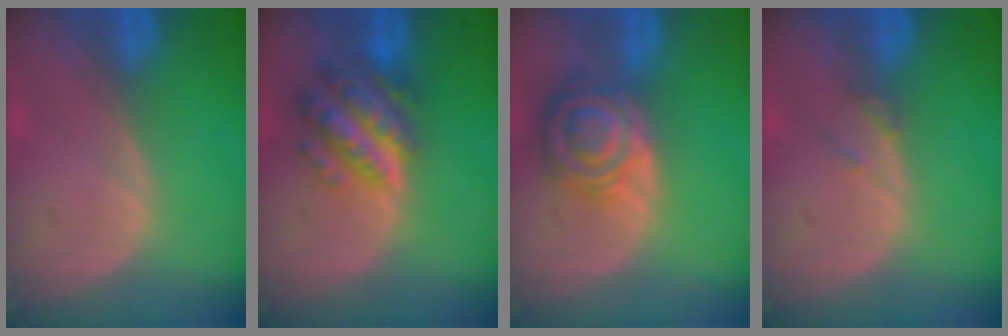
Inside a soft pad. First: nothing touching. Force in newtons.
{"total": 7.7, "press": 7.7, "slide": 0.4}
{"total": 8.4, "press": 7.2, "slide": 4.2}
{"total": 1.2, "press": 1.2, "slide": 0.3}